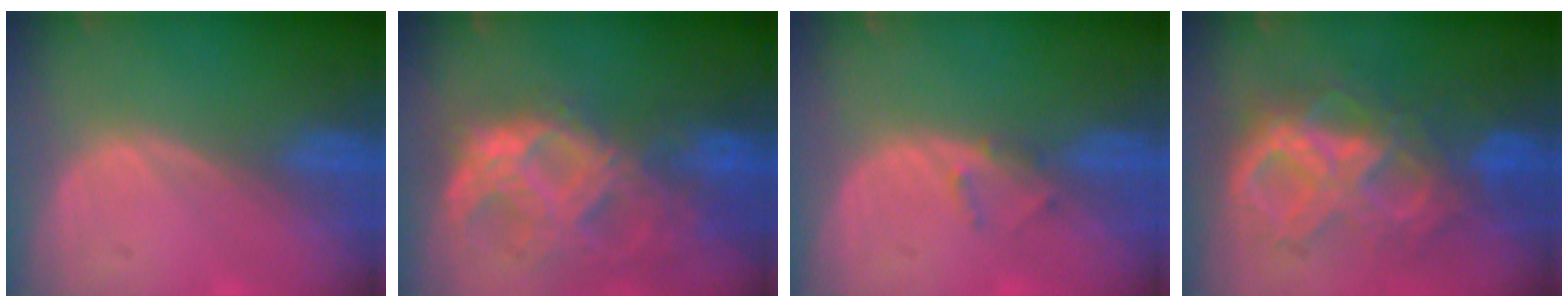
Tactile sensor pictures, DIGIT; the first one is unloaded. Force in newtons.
{"total": 11.0, "press": 9.3, "slide": 5.7}
{"total": 1.3, "press": 1.1, "slide": 0.8}
{"total": 10.1, "press": 10.0, "slide": 1.2}